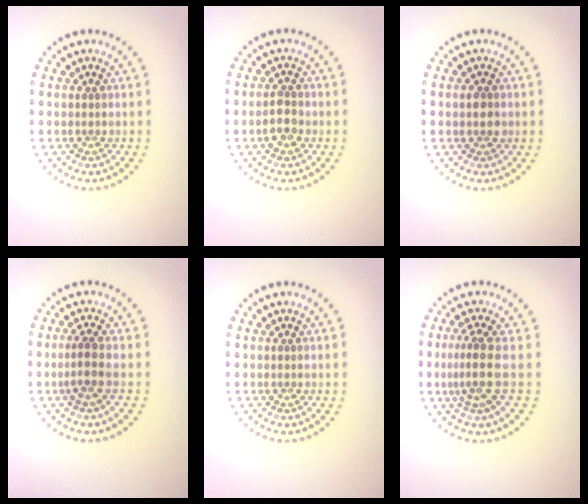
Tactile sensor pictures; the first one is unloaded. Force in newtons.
{"total": 2.1, "press": 2.0, "slide": 0.3}
{"total": 1.8, "press": 1.8, "slide": 0.1}
{"total": 1.9, "press": 1.3, "slide": 1.4}
{"total": 0.0}
{"total": 3.0, "press": 2.1, "slide": 2.1}